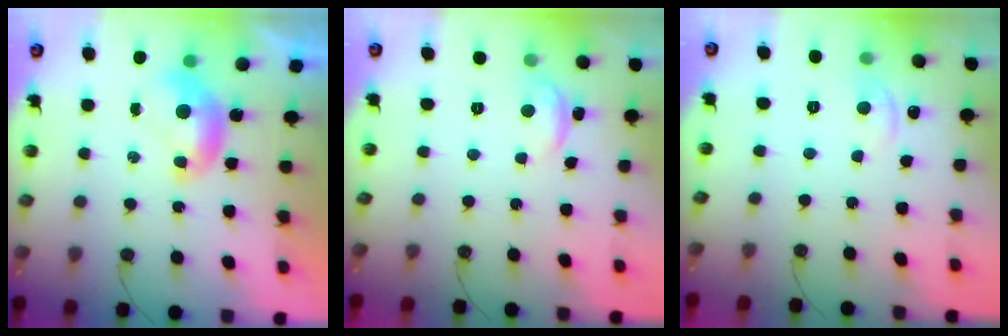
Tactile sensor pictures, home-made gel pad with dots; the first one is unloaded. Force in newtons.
{"total": 1.5, "press": 1.3, "slide": 0.7}
{"total": 1.1, "press": 0.7, "slide": 0.8}